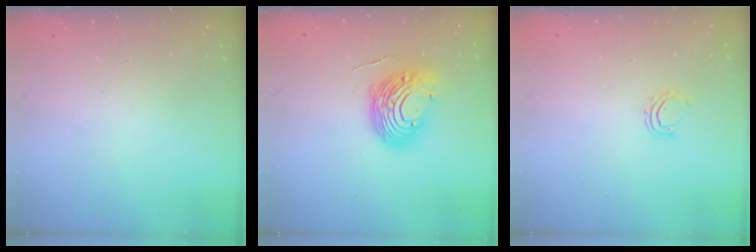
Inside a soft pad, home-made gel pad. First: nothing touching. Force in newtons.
{"total": 13.4, "press": 13.3, "slide": 1.5}
{"total": 4.4, "press": 4.2, "slide": 1.0}